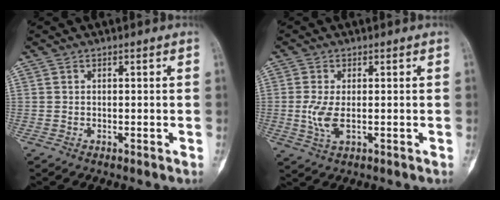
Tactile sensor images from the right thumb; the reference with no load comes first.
{"total": 6.5, "force": [-0.6, 2.8, 5.8], "torque": [-0.142, -0.012, -0.009]}